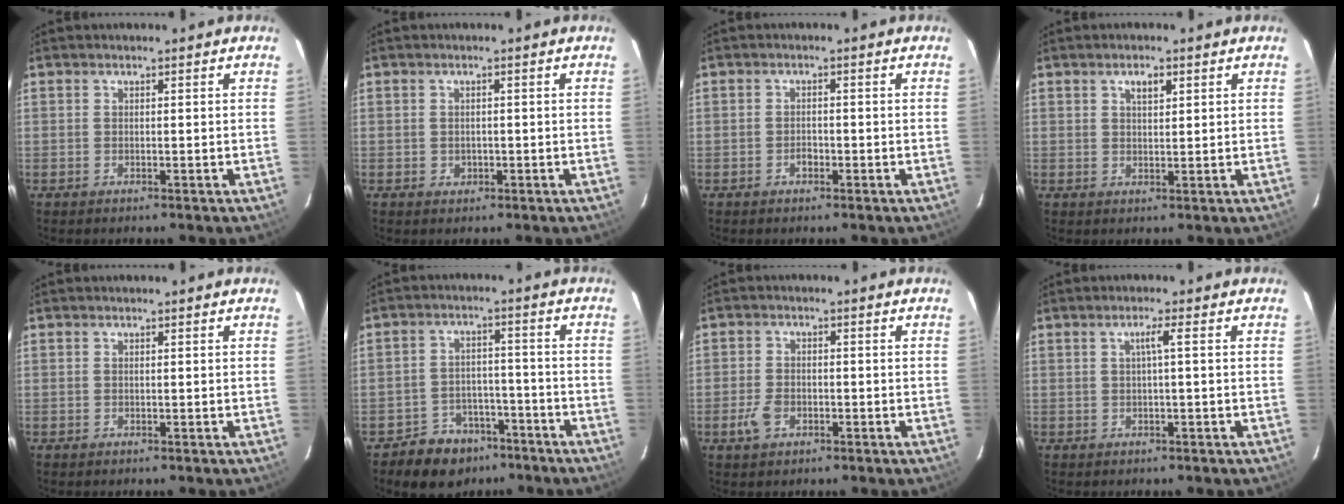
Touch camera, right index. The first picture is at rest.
{"total": 1.4, "force": [-0.3, 1.4, 0.4], "torque": [-0.005, -0.001, 0.000]}
{"total": 1.5, "force": [-0.8, 1.0, 0.7], "torque": [-0.012, 0.003, -0.012]}
{"total": 2.5, "force": [1.3, 1.1, 1.8], "torque": [-0.029, 0.005, 0.022]}
{"total": 0.0}
{"total": 9.3, "force": [-6.6, 6.2, 2.1], "torque": [-0.059, 0.024, -0.085]}
{"total": 4.3, "force": [-1.9, 2.7, 2.7], "torque": [-0.065, -0.001, -0.033]}
{"total": 1.9, "force": [0.1, -0.4, 1.8], "torque": [-0.034, 0.002, 0.003]}